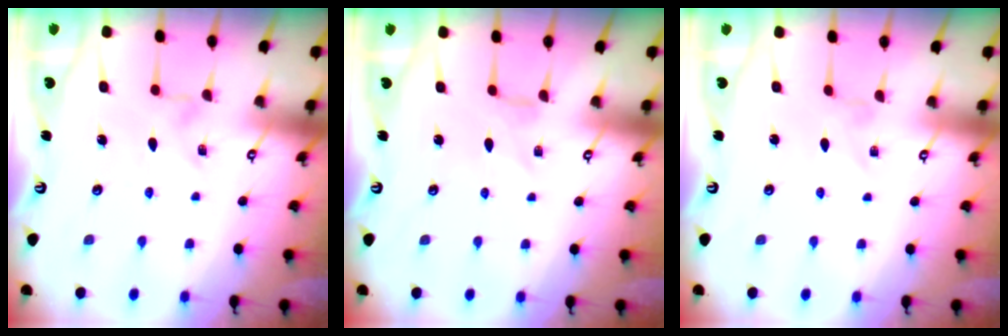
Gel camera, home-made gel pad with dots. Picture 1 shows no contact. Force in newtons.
{"total": 0.0}
{"total": 0.0}